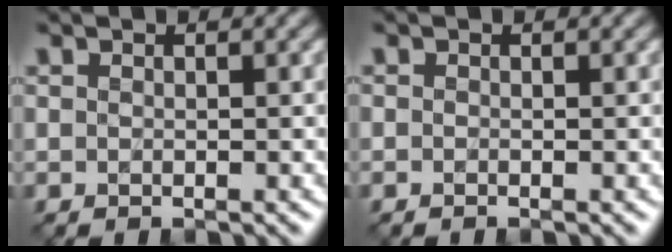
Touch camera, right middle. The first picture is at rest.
{"total": 0.0}